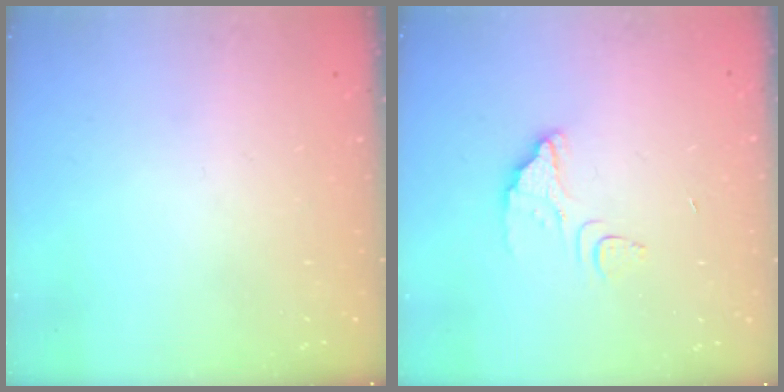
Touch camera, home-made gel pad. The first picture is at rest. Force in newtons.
{"total": 3.5, "press": 3.5, "slide": 0.2}